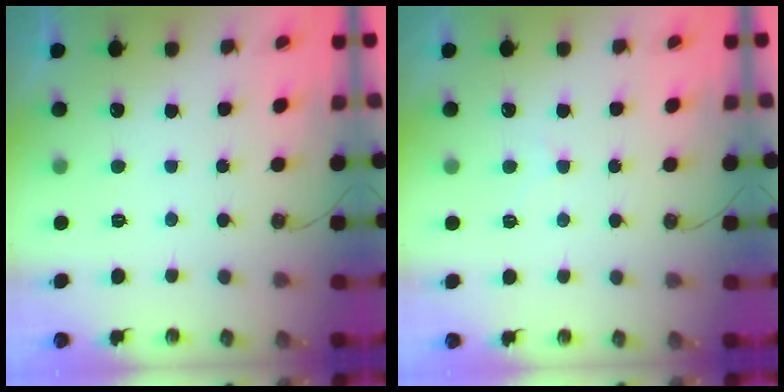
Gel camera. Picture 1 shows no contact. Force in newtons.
{"total": 6.7, "press": 6.7, "slide": 0.8}